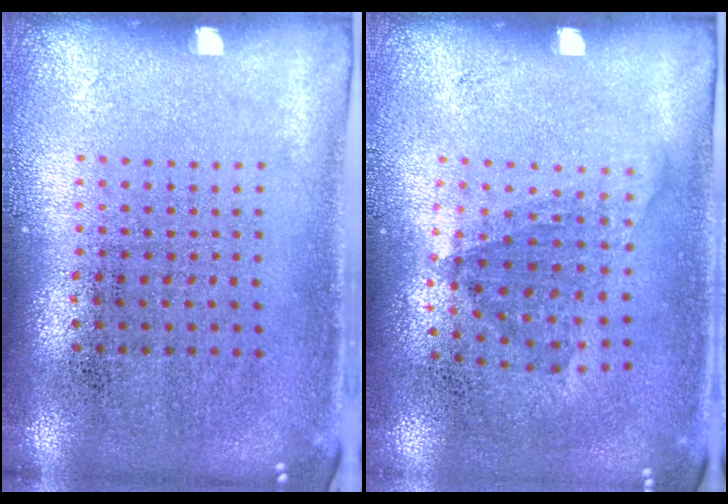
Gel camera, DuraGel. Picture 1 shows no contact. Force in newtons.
{"total": 1.2, "press": 0.8, "slide": 0.8}